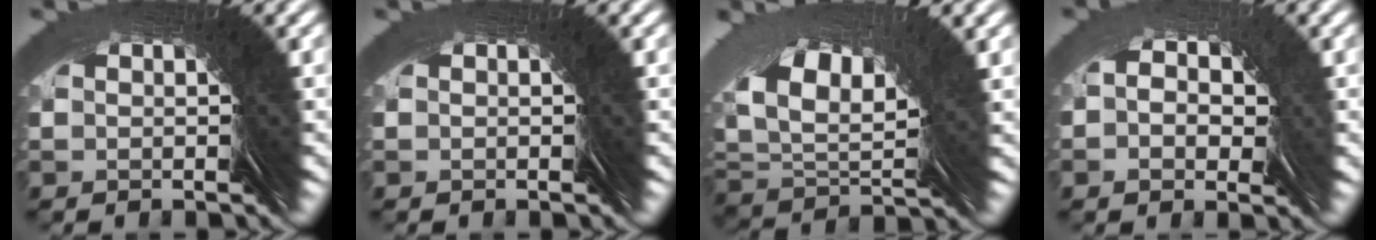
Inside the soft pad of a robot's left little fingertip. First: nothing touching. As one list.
[{"total": 0.0}, {"total": 4.3, "force": [3.0, 1.4, 2.8], "torque": [-0.060, 0.022, 0.042]}, {"total": 2.2, "force": [1.0, 1.9, 0.1], "torque": [0.008, 0.018, 0.005]}]